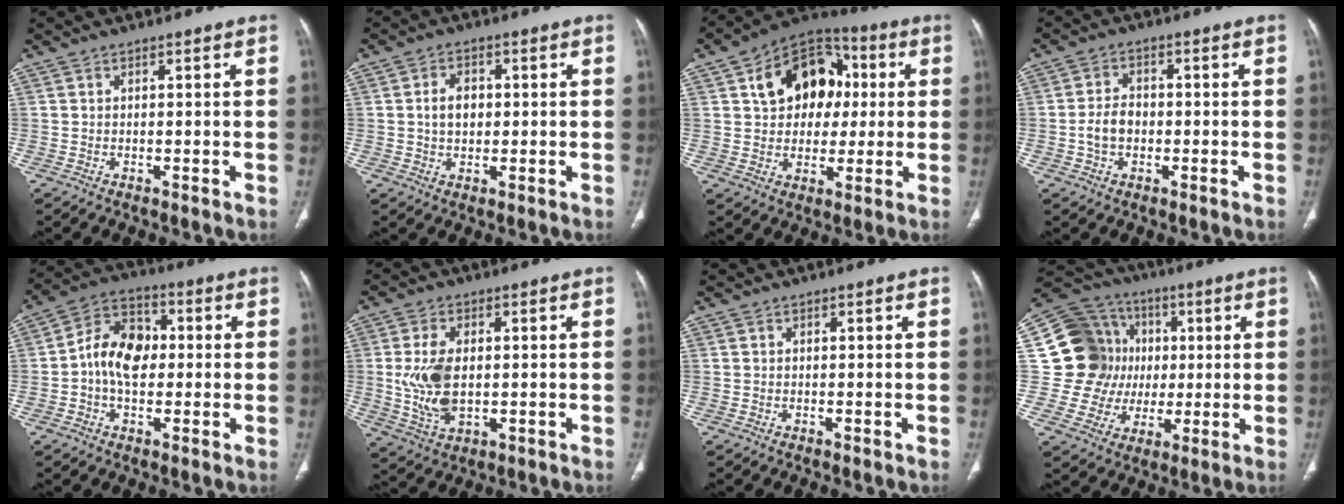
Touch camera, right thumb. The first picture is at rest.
{"total": 4.5, "force": [0.3, 3.3, 3.0], "torque": [-0.041, 0.007, 0.003]}
{"total": 16.0, "force": [3.4, 11.8, 10.3], "torque": [-0.114, 0.019, 0.049]}
{"total": 4.7, "force": [-1.0, 3.4, 3.1], "torque": [-0.056, 0.016, -0.019]}
{"total": 10.5, "force": [-0.2, 7.3, 7.5], "torque": [-0.117, 0.027, -0.015]}
{"total": 9.0, "force": [0.1, 5.4, 7.2], "torque": [-0.147, -0.005, 0.011]}
{"total": 0.0}
{"total": 16.6, "force": [1.7, 15.7, 5.0], "torque": [-0.050, 0.031, 0.040]}